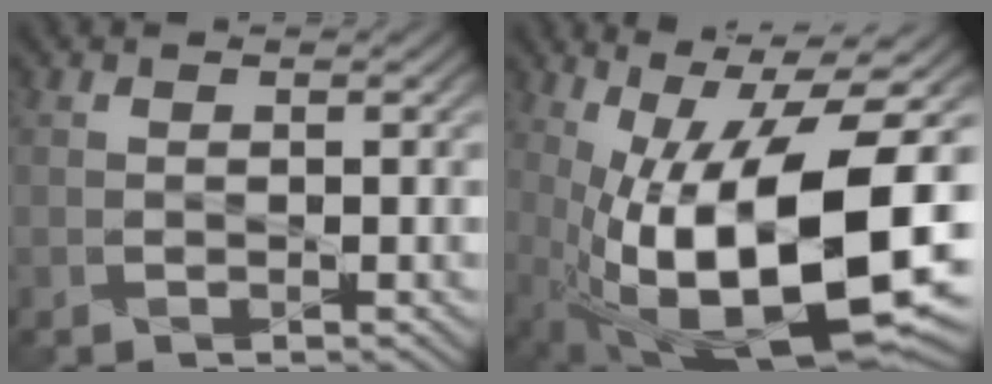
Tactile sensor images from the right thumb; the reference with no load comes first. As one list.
[{"total": 19.0, "force": [-2.3, 7.4, 17.4], "torque": [-0.279, -0.025, -0.028]}]